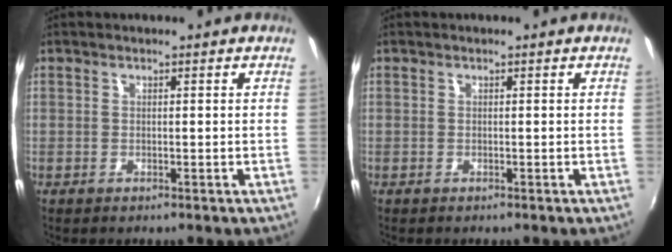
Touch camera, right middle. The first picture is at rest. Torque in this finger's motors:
{"motor_torque": [-0.21, -0.09, -0.04, 0.00]}